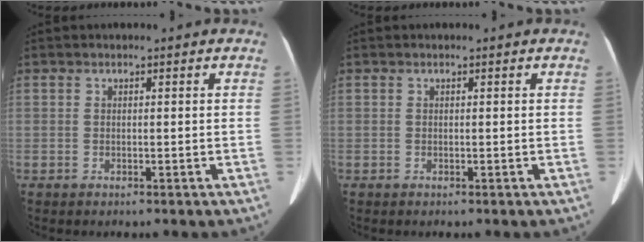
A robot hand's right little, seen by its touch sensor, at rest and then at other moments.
{"total": 0.0}